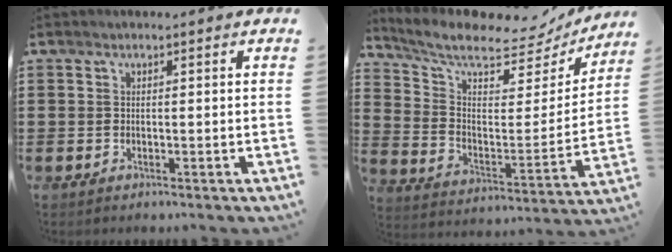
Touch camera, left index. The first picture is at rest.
{"total": 8.3, "force": [7.2, 2.1, 3.7], "torque": [-0.099, -0.052, 0.118]}